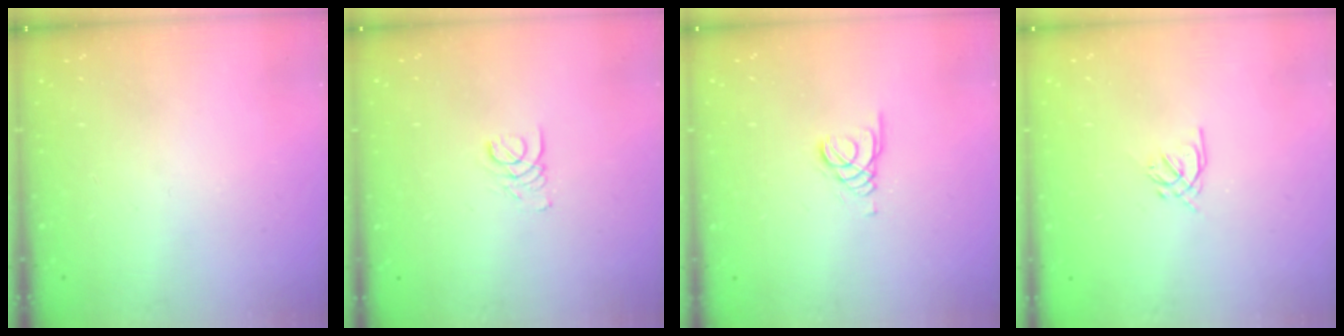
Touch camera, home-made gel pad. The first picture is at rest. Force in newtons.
{"total": 1.6, "press": 1.6, "slide": 0.1}
{"total": 1.3, "press": 1.3, "slide": 0.1}
{"total": 1.2, "press": 1.1, "slide": 0.5}